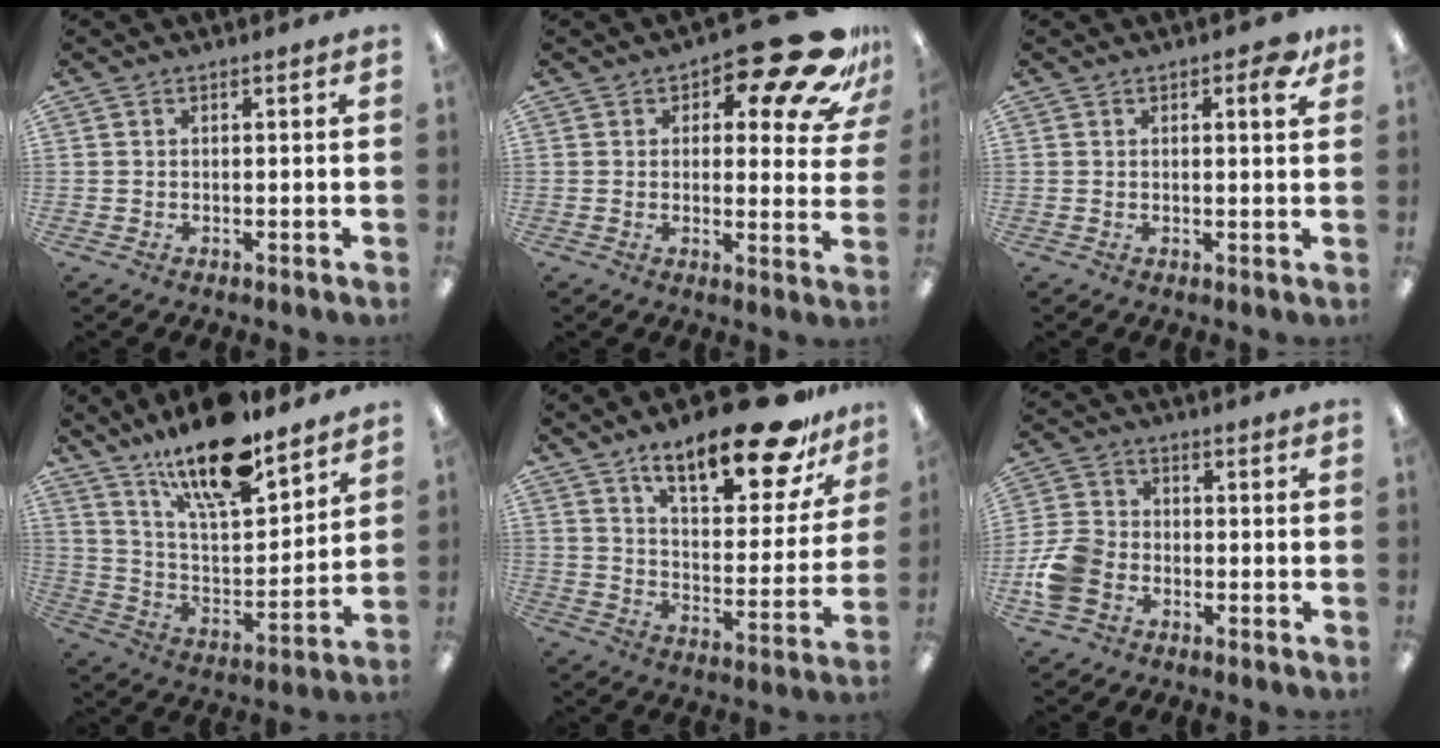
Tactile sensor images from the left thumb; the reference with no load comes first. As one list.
[{"total": 16.8, "force": [10.8, 6.0, 11.4], "torque": [-0.145, -0.073, 0.175]}, {"total": 3.3, "force": [1.8, 1.2, 2.5], "torque": [-0.031, -0.005, 0.025]}, {"total": 19.1, "force": [14.7, 5.6, 10.9], "torque": [-0.188, -0.093, 0.250]}, {"total": 20.9, "force": [14.9, 7.0, 12.9], "torque": [-0.189, -0.090, 0.242]}, {"total": 9.3, "force": [-3.4, 7.0, 5.1], "torque": [-0.101, 0.027, -0.063]}]